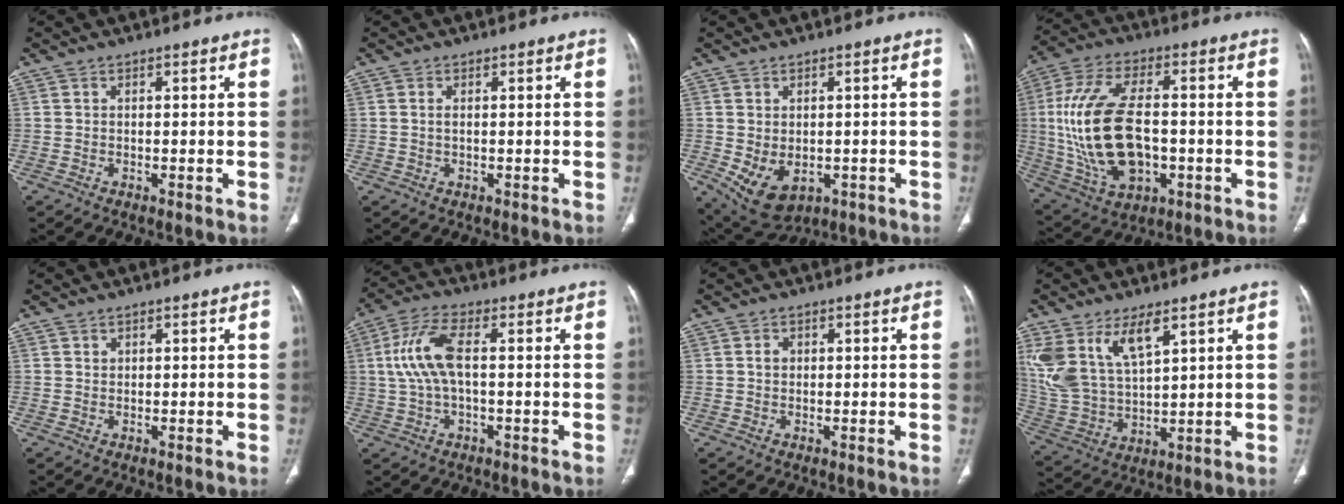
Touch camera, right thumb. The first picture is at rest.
{"total": 0.8, "force": [0.1, 0.3, 0.8], "torque": [-0.018, -0.001, 0.003]}
{"total": 6.5, "force": [-1.4, 4.3, 4.6], "torque": [-0.072, -0.004, -0.002]}
{"total": 20.7, "force": [-1.1, 11.3, 17.3], "torque": [-0.353, 0.006, -0.006]}
{"total": 0.6, "force": [0.3, 0.5, 0.2], "torque": [0.001, -0.001, 0.007]}
{"total": 9.2, "force": [0.7, 3.7, 8.4], "torque": [-0.200, 0.023, 0.013]}
{"total": 1.4, "force": [0.2, 1.1, 0.7], "torque": [-0.010, 0.004, 0.004]}
{"total": 13.6, "force": [7.2, 6.3, 9.6], "torque": [-0.196, -0.022, 0.159]}